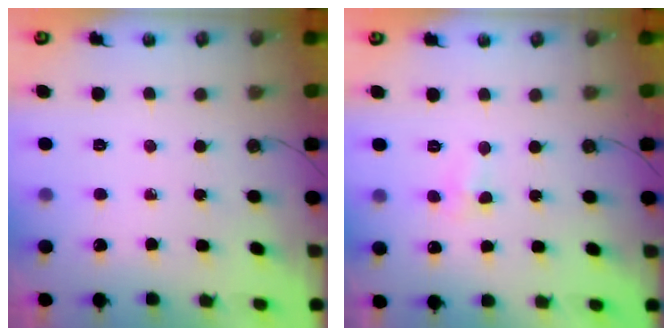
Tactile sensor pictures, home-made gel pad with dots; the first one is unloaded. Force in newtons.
{"total": 3.1, "press": 3.1, "slide": 0.5}